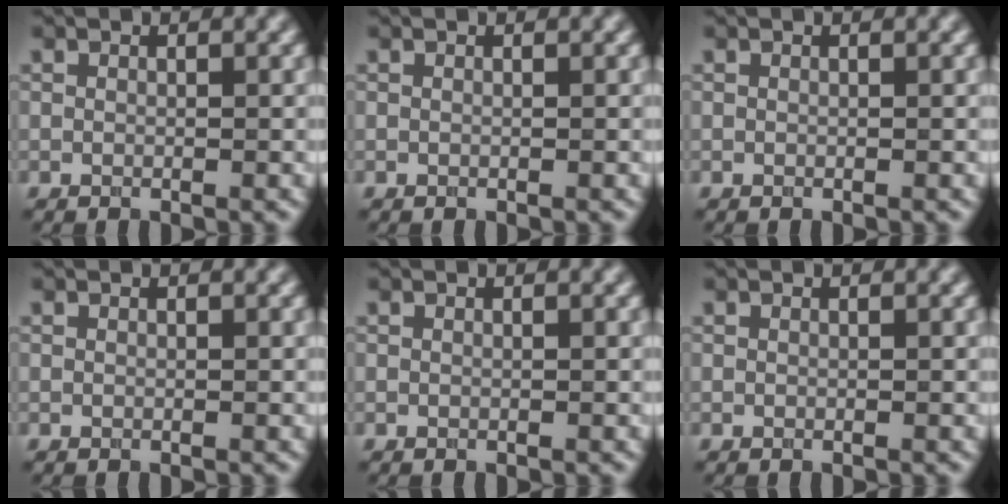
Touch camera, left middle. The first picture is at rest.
{"total": 0.0}
{"total": 0.0}
{"total": 0.0}
{"total": 0.0}
{"total": 0.0}